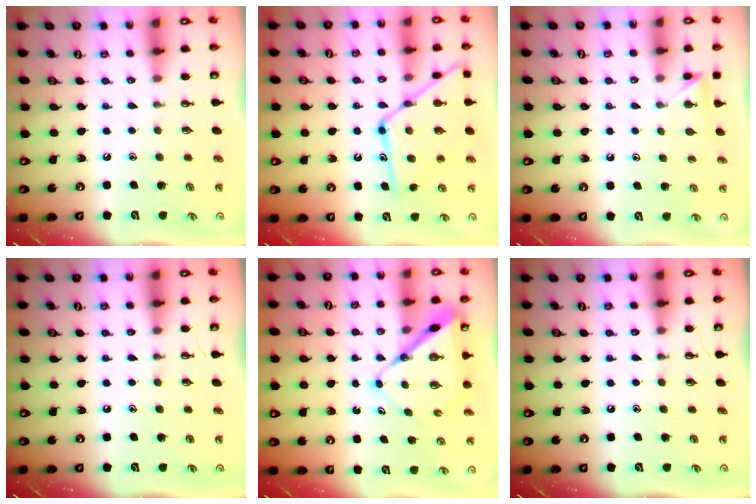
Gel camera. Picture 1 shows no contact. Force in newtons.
{"total": 15.8, "press": 15.7, "slide": 1.2}
{"total": 2.9, "press": 2.9, "slide": 0.3}
{"total": 0.0}
{"total": 8.9, "press": 8.9, "slide": 0.9}
{"total": 0.0}